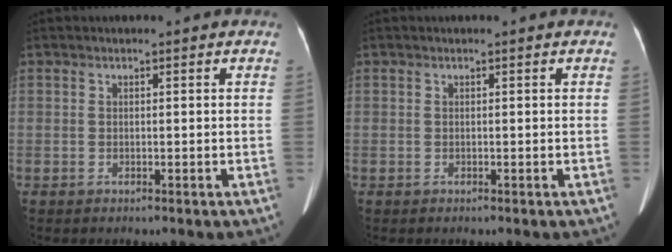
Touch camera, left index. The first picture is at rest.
{"total": 0.0}